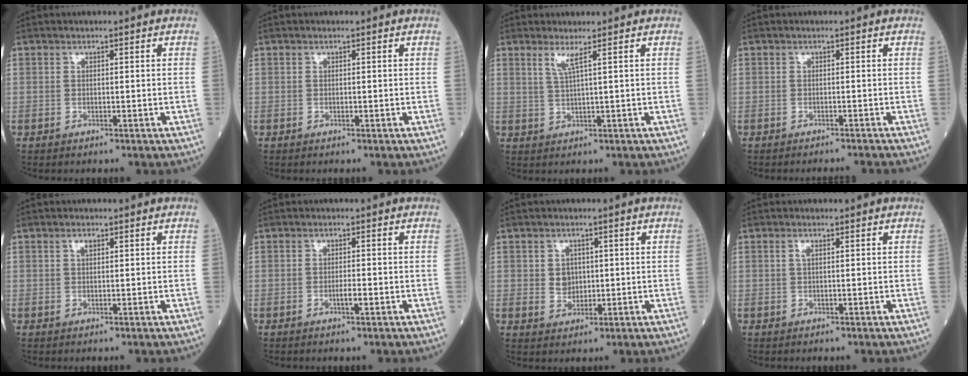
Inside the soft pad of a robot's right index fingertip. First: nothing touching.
{"total": 0.0}
{"total": 2.3, "force": [1.3, -0.6, 1.9], "torque": [-0.042, -0.007, 0.028]}
{"total": 3.8, "force": [-3.7, -0.7, 0.8], "torque": [-0.007, -0.011, -0.042]}
{"total": 1.1, "force": [0.5, 0.5, 0.8], "torque": [-0.016, 0.001, 0.008]}
{"total": 1.6, "force": [-0.6, 0.2, 1.5], "torque": [-0.028, 0.000, -0.009]}
{"total": 3.0, "force": [0.4, 2.5, 1.5], "torque": [-0.023, 0.002, 0.011]}
{"total": 0.9, "force": [0.3, 0.2, 0.8], "torque": [-0.021, 0.002, 0.004]}